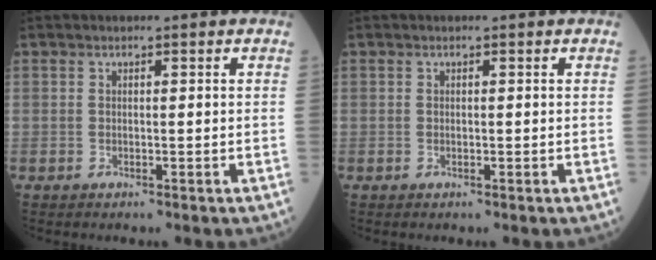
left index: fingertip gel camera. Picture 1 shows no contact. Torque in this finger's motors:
{"motor_torque": [-0.16, -0.10, -0.05, -0.01]}